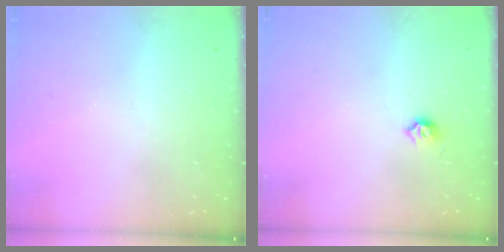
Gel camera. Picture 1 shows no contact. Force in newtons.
{"total": 3.9, "press": 3.8, "slide": 0.7}